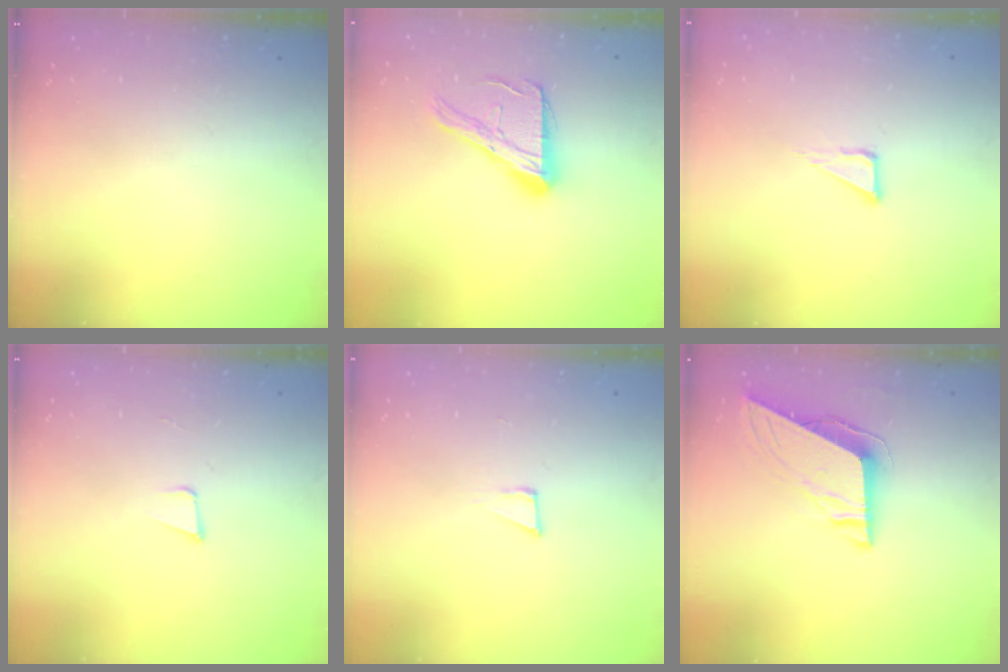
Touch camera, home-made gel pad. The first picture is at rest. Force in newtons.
{"total": 14.7, "press": 14.7, "slide": 1.1}
{"total": 3.6, "press": 3.6, "slide": 0.3}
{"total": 3.4, "press": 2.2, "slide": 2.6}
{"total": 5.5, "press": 5.4, "slide": 0.8}
{"total": 8.5, "press": 8.5, "slide": 0.3}